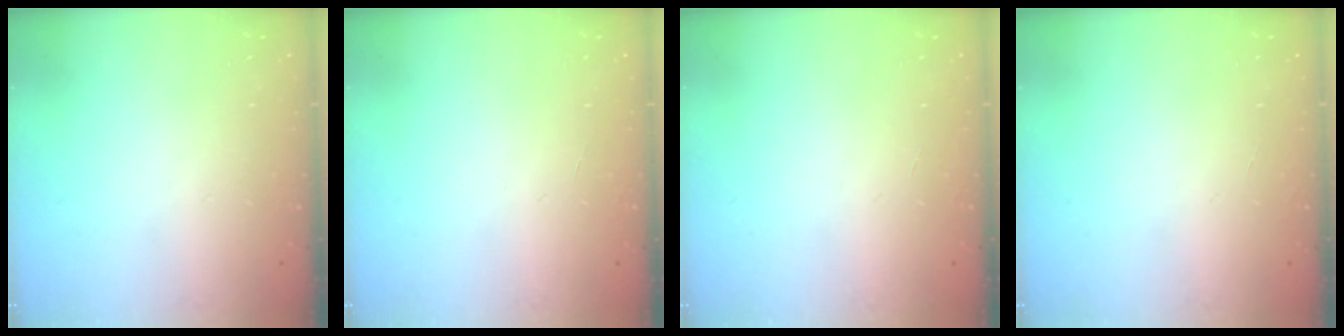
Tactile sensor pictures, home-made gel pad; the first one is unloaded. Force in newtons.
{"total": 0.0}
{"total": 0.0}
{"total": 0.0}